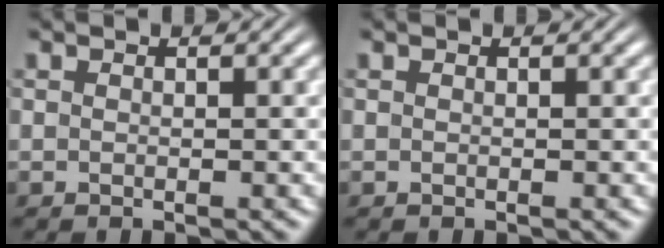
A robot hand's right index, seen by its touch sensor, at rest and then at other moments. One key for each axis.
{"total": 0.0}